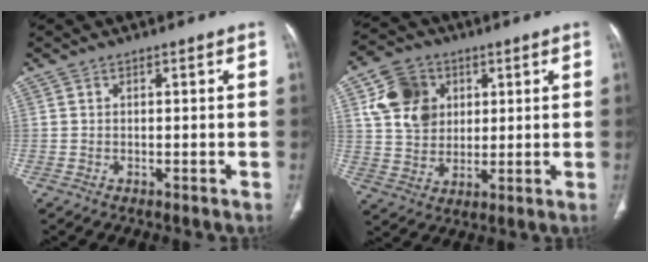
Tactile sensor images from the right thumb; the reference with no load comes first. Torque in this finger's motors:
{"motor_torque": [1.21, 1.12, 0.84, 0.68, 0.08]}